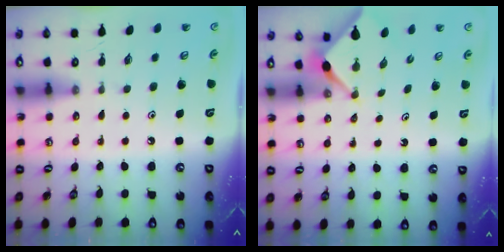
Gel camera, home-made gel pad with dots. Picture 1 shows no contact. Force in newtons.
{"total": 3.1, "press": 3.1, "slide": 0.2}